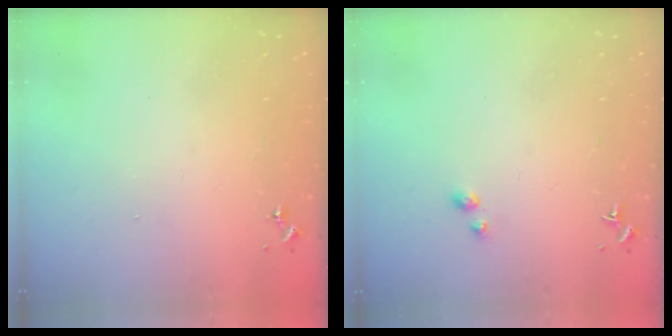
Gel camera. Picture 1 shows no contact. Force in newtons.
{"total": 2.8, "press": 2.8, "slide": 0.3}